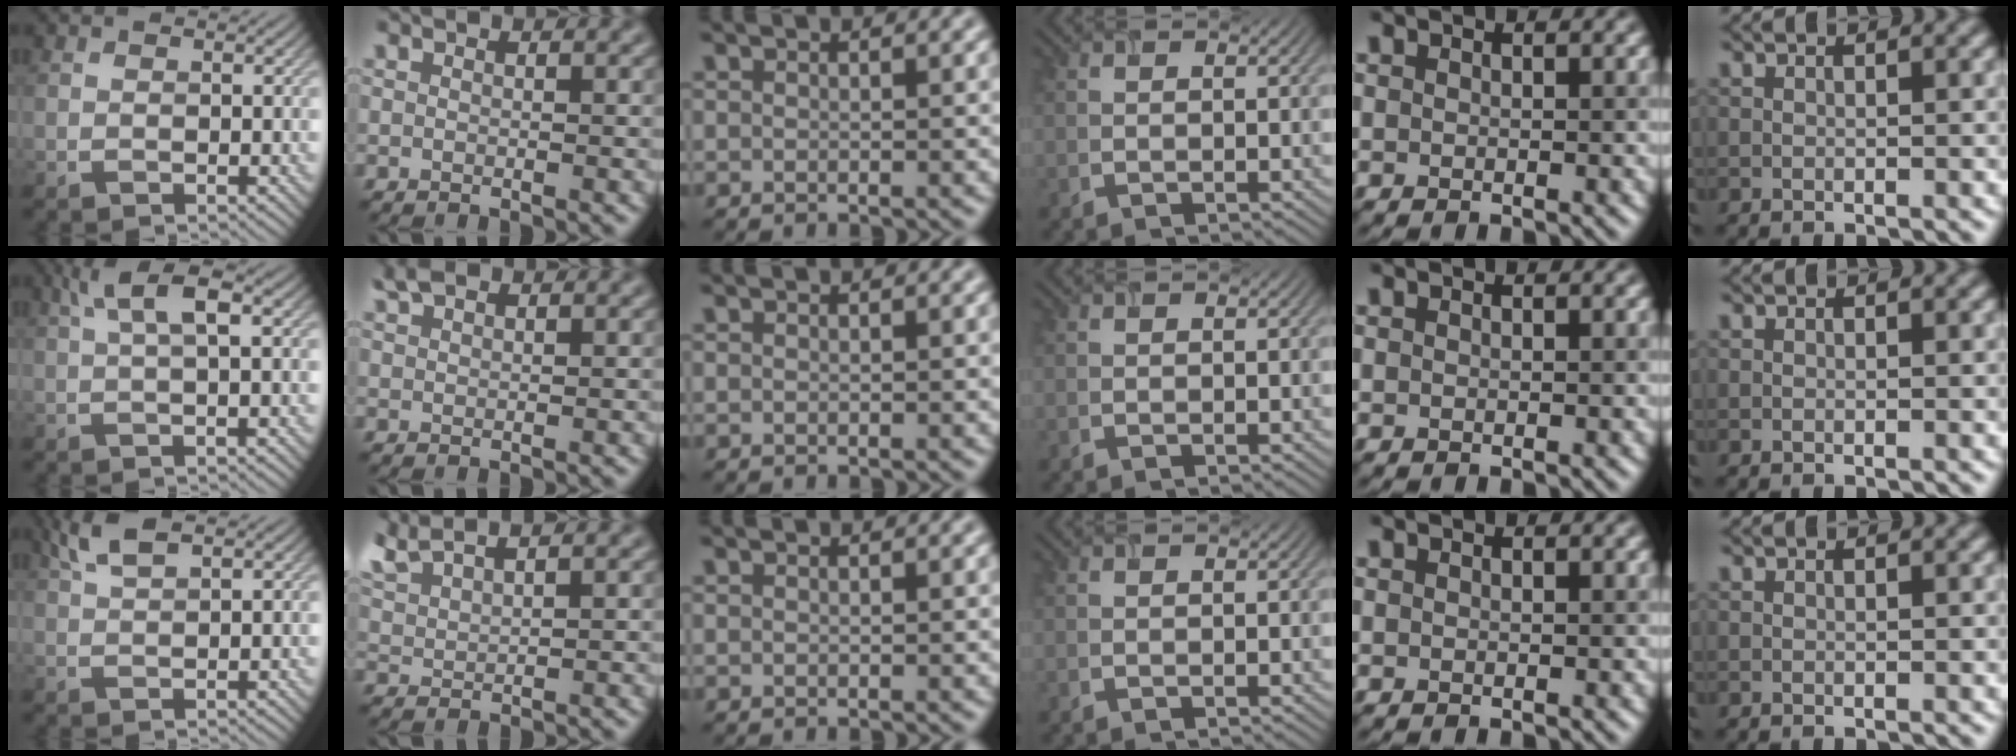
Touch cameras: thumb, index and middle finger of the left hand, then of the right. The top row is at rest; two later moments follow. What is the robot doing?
{"motion": "insert", "object": "airpods case & airpods"}